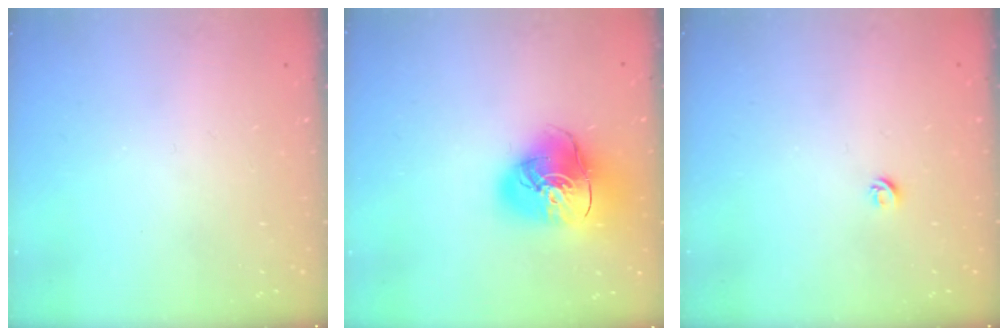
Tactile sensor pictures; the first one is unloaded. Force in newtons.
{"total": 16.7, "press": 16.5, "slide": 2.0}
{"total": 4.3, "press": 4.3, "slide": 0.4}